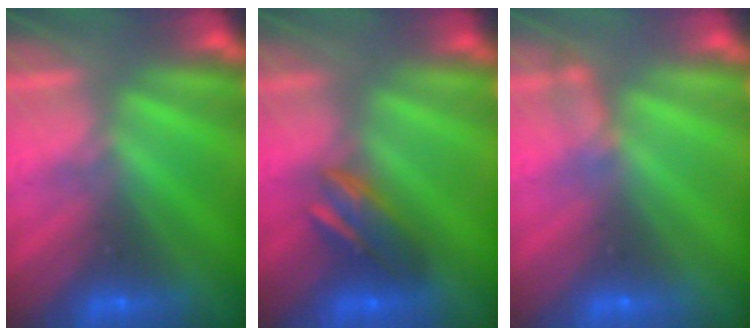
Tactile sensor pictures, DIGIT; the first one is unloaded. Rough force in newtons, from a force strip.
{"total": 6.4}
{"total": 2.2}